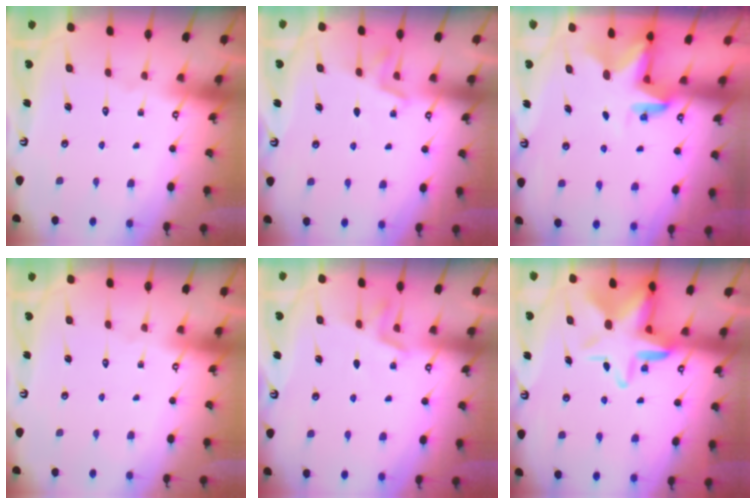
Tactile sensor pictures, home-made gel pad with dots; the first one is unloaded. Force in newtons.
{"total": 5.3, "press": 5.0, "slide": 1.9}
{"total": 3.3, "press": 3.3, "slide": 0.2}
{"total": 0.0}
{"total": 6.5, "press": 6.2, "slide": 1.8}
{"total": 11.3, "press": 11.1, "slide": 2.2}